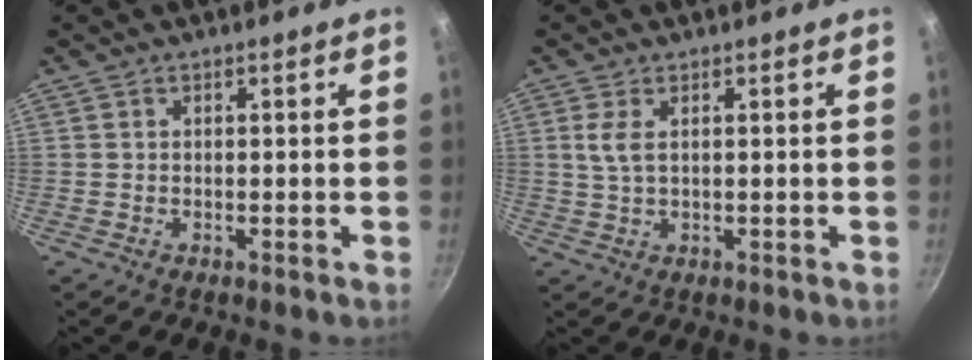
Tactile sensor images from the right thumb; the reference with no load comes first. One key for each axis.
{"total": 3.3, "fx": 1.0, "fy": 1.5, "fz": 2.8, "tx": -0.060, "ty": -0.005, "tz": 0.021}